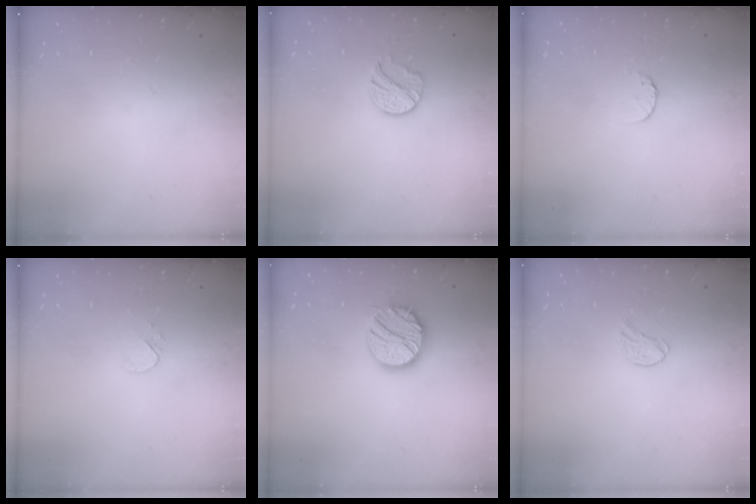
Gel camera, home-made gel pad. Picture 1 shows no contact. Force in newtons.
{"total": 8.9, "press": 8.9, "slide": 0.1}
{"total": 5.6, "press": 5.6, "slide": 0.6}
{"total": 3.7, "press": 3.7, "slide": 0.5}
{"total": 15.5, "press": 15.5, "slide": 1.2}
{"total": 5.8, "press": 5.8, "slide": 0.4}